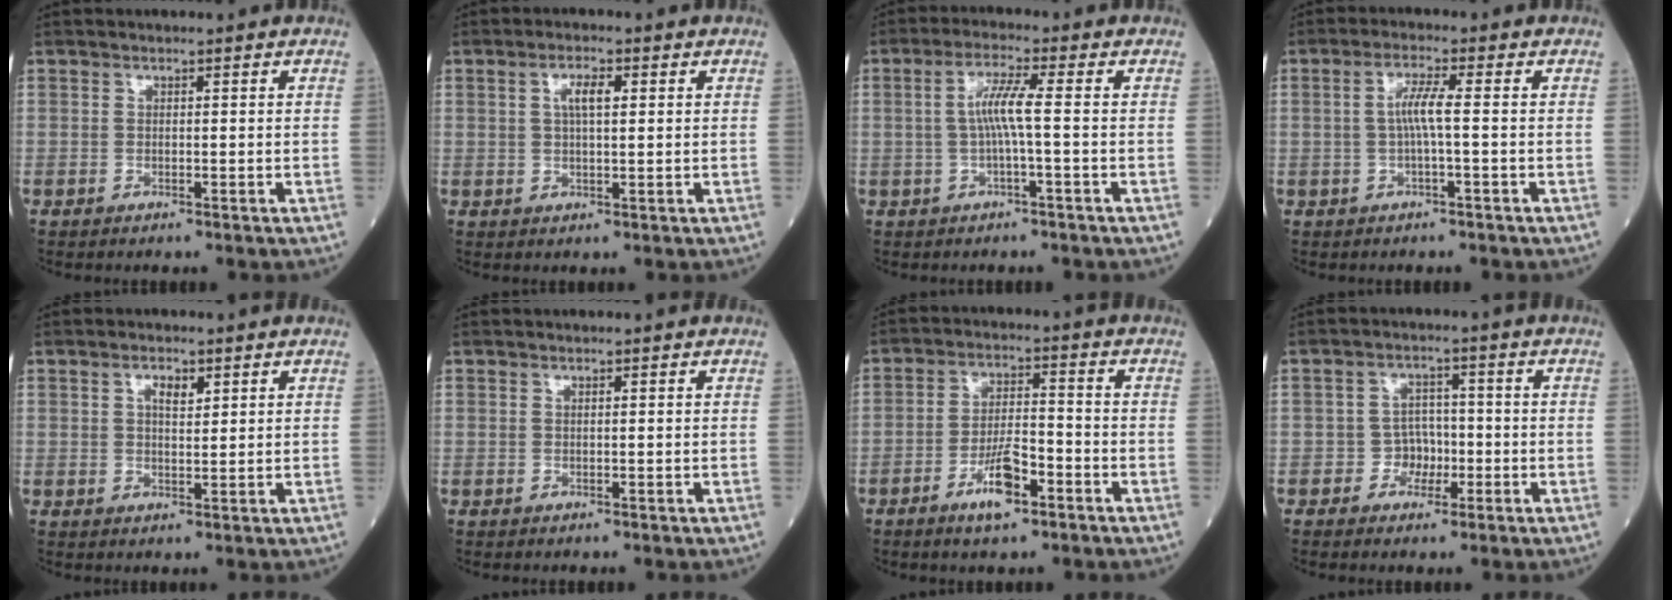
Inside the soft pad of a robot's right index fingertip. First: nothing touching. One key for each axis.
{"total": 3.5, "fx": 1.1, "fy": 0.9, "fz": 3.2, "tx": -0.061, "ty": 0.004, "tz": 0.018}
{"total": 4.7, "fx": -0.2, "fy": -0.2, "fz": 4.7, "tx": -0.094, "ty": 0.012, "tz": -0.004}
{"total": 3.6, "fx": -0.2, "fy": 0.0, "fz": 3.6, "tx": -0.072, "ty": 0.008, "tz": -0.002}
{"total": 2.7, "fx": 1.3, "fy": 1.0, "fz": 2.1, "tx": -0.037, "ty": -0.001, "tz": 0.021}
{"total": 0.0}
{"total": 7.0, "fx": -3.8, "fy": 1.8, "fz": 5.6, "tx": -0.107, "ty": 0.001, "tz": -0.068}
{"total": 3.6, "fx": -1.3, "fy": 3.1, "fz": 1.3, "tx": -0.011, "ty": 0.011, "tz": -0.022}